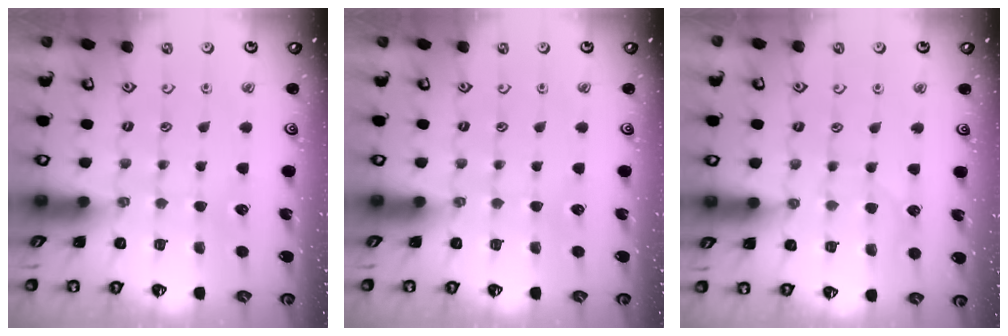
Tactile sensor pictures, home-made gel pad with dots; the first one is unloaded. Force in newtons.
{"total": 0.0}
{"total": 5.4, "press": 5.4, "slide": 0.5}